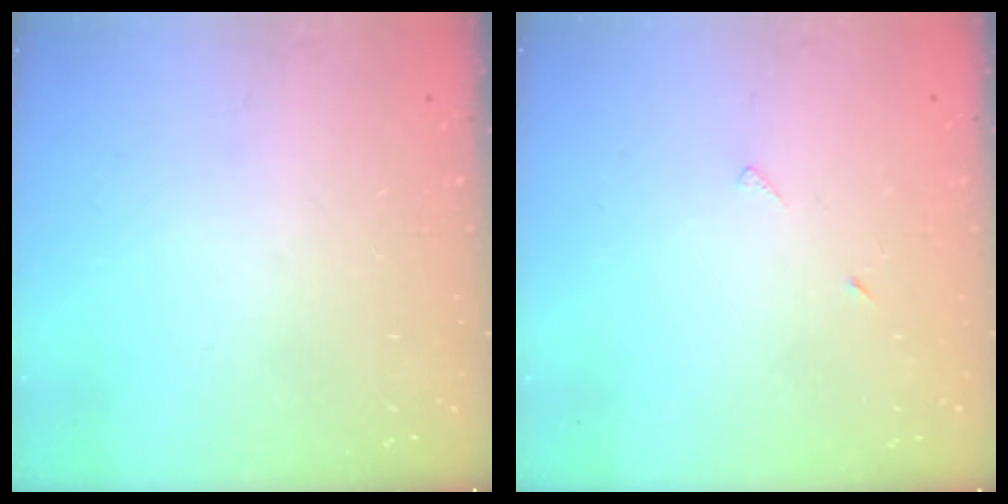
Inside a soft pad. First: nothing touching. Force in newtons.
{"total": 4.8, "press": 4.8, "slide": 0.6}